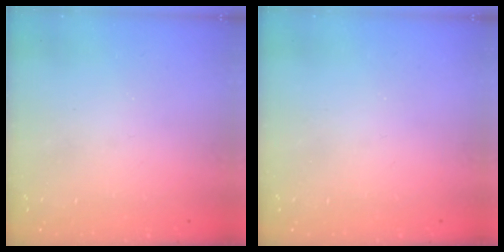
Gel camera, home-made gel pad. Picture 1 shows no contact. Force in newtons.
{"total": 0.0}